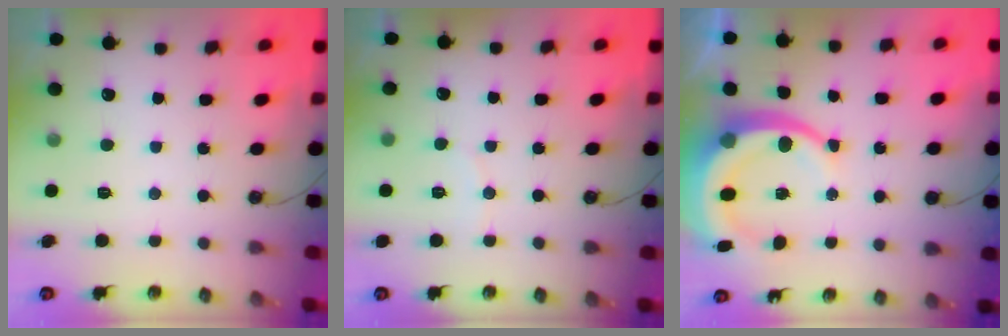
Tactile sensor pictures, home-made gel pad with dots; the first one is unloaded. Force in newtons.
{"total": 2.3, "press": 2.3, "slide": 0.3}
{"total": 12.6, "press": 12.3, "slide": 2.6}